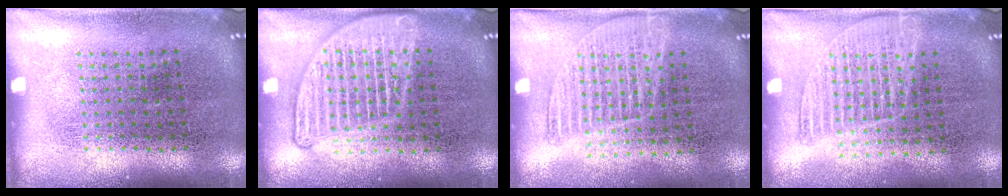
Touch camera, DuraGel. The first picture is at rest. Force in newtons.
{"total": 3.0, "press": 2.9, "slide": 0.3}
{"total": 1.3, "press": 1.1, "slide": 0.5}
{"total": 1.3, "press": 1.1, "slide": 0.5}